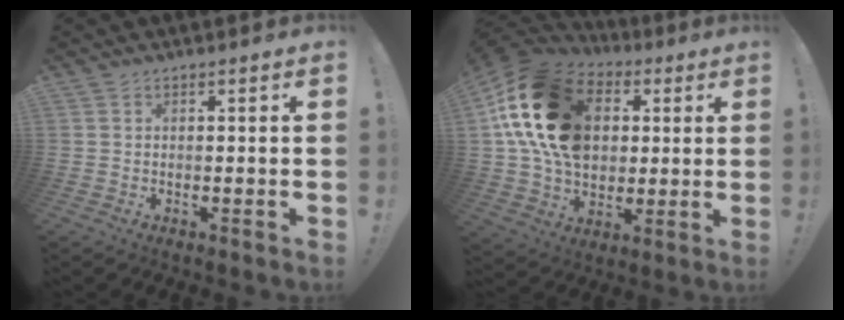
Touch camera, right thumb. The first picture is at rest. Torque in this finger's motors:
{"motor_torque": [2.40, 2.61, 1.29, -0.71, 0.47]}